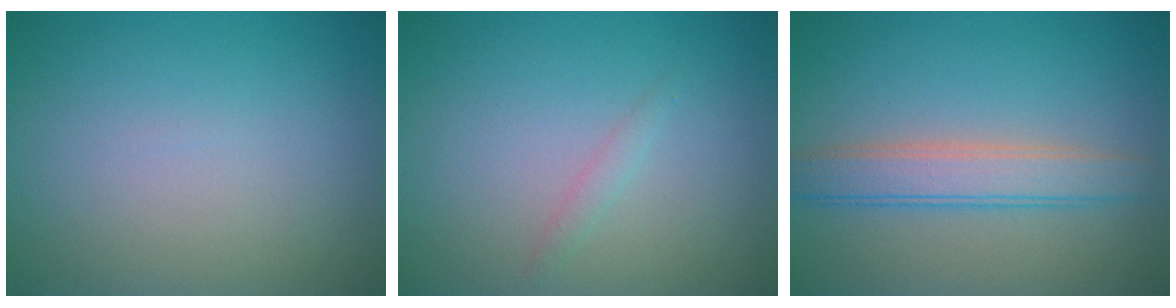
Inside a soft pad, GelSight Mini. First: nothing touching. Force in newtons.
{"total": 0.8, "press": 0.8, "slide": 0.0}
{"total": 3.8, "press": 3.8, "slide": 0.2}